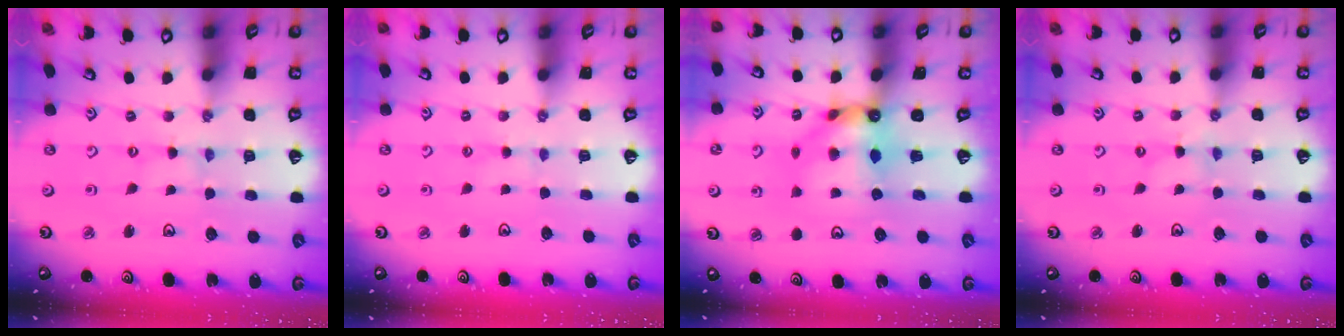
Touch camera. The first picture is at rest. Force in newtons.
{"total": 1.5, "press": 1.4, "slide": 0.3}
{"total": 8.3, "press": 8.3, "slide": 0.8}
{"total": 0.0}